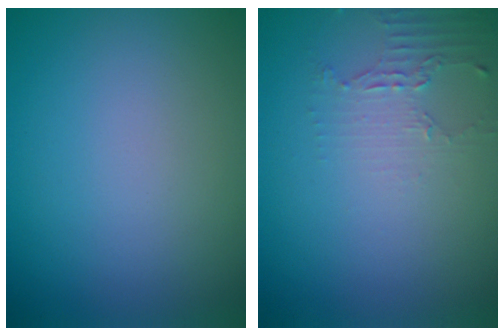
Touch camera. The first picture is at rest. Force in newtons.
{"total": 2.0, "press": 1.5, "slide": 1.4}